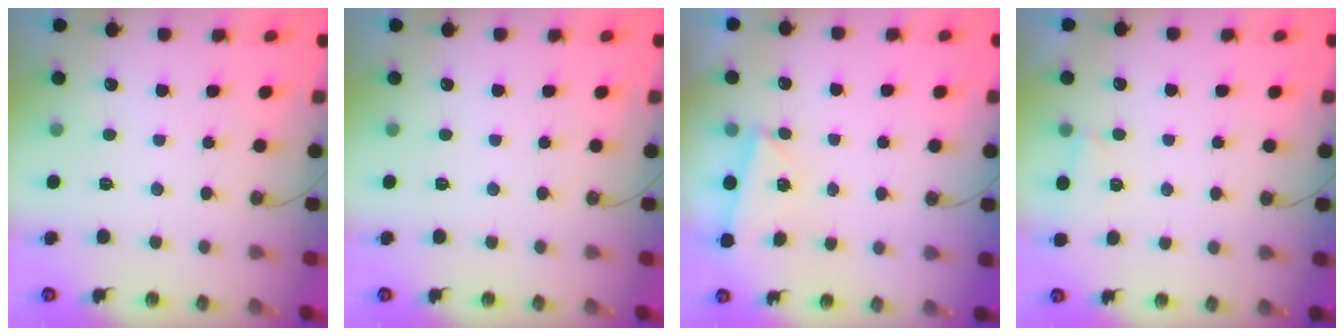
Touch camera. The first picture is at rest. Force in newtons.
{"total": 0.0}
{"total": 2.2, "press": 2.2, "slide": 0.2}
{"total": 2.0, "press": 1.9, "slide": 0.3}